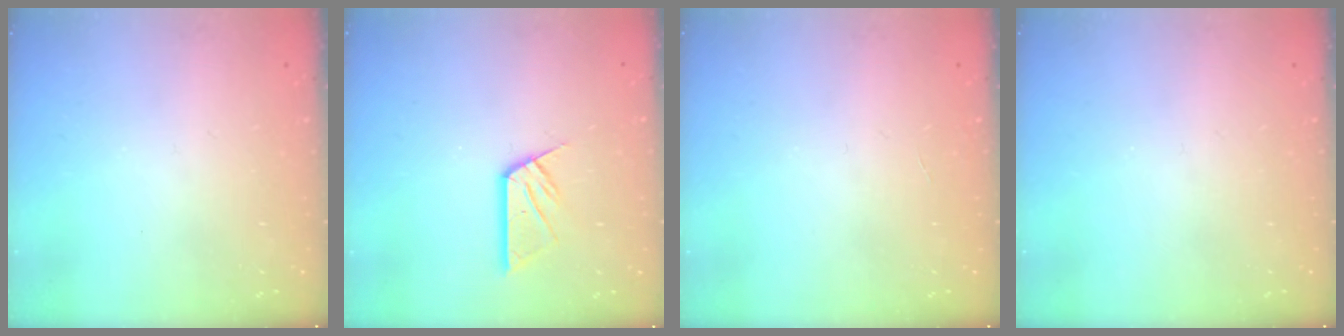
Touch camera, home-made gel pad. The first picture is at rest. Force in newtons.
{"total": 8.1, "press": 8.0, "slide": 0.6}
{"total": 0.0}
{"total": 0.0}